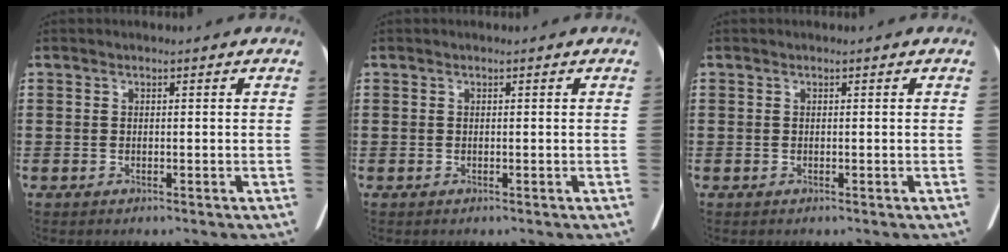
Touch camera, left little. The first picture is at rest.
{"total": 0.0}
{"total": 0.0}